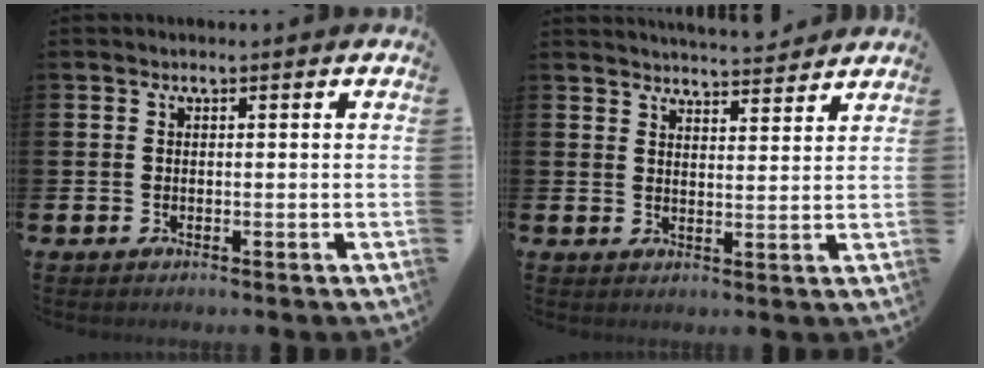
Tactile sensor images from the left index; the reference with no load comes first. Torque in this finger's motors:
{"motor_torque": [0.93, -1.21, 0.42, 0.13]}